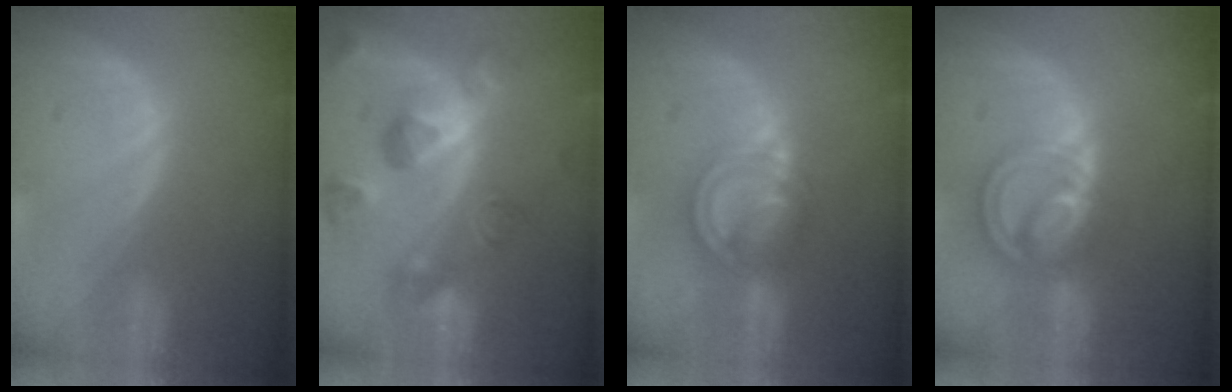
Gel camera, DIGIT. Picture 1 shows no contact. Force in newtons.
{"total": 10.4, "press": 9.3, "slide": 4.6}
{"total": 7.9, "press": 6.7, "slide": 4.0}
{"total": 8.7, "press": 7.3, "slide": 4.6}